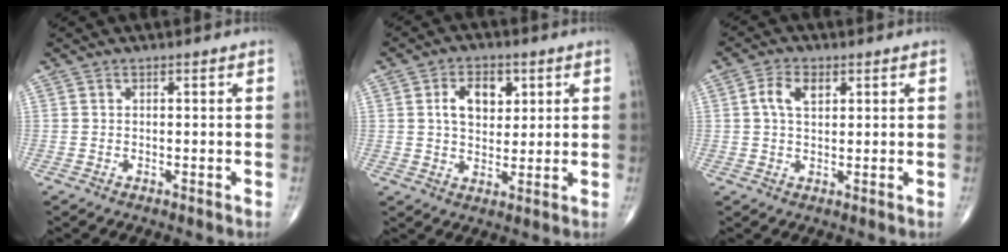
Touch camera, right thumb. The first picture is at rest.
{"total": 7.7, "force": [2.4, 5.0, 5.3], "torque": [-0.061, -0.008, 0.039]}
{"total": 4.6, "force": [1.2, 2.8, 3.4], "torque": [-0.066, 0.005, 0.020]}